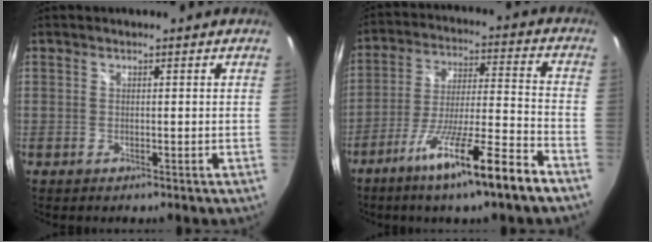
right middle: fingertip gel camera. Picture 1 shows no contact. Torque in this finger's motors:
{"motor_torque": [2.14, 0.00, 0.82, 0.17]}